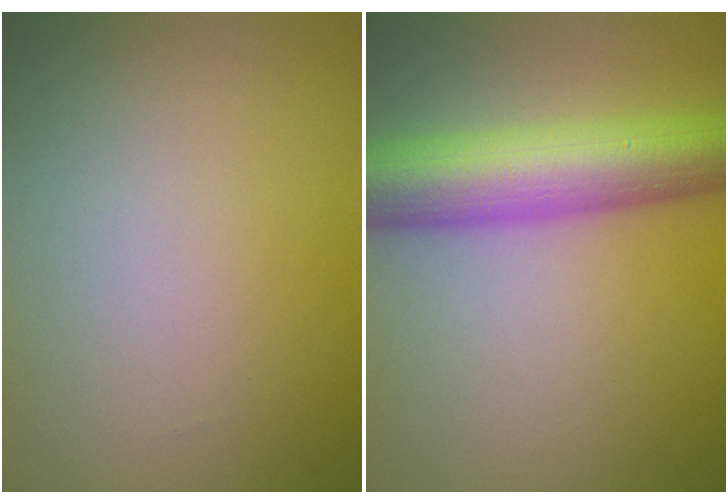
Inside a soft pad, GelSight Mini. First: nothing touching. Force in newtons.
{"total": 9.3, "press": 9.3, "slide": 0.2}